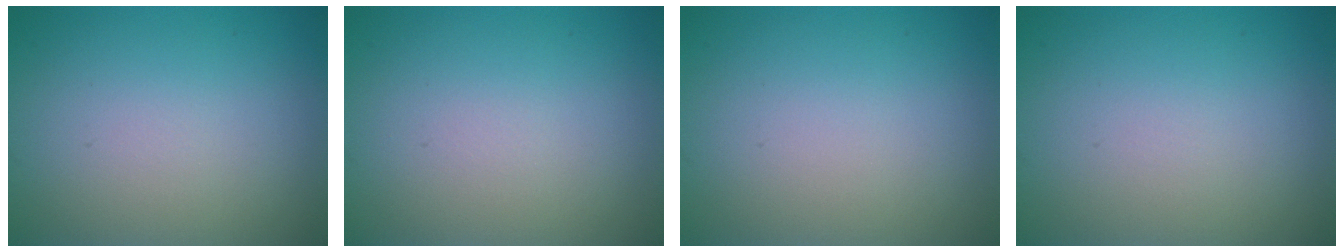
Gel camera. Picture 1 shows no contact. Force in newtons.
{"total": 0.0}
{"total": 0.0}
{"total": 0.0}